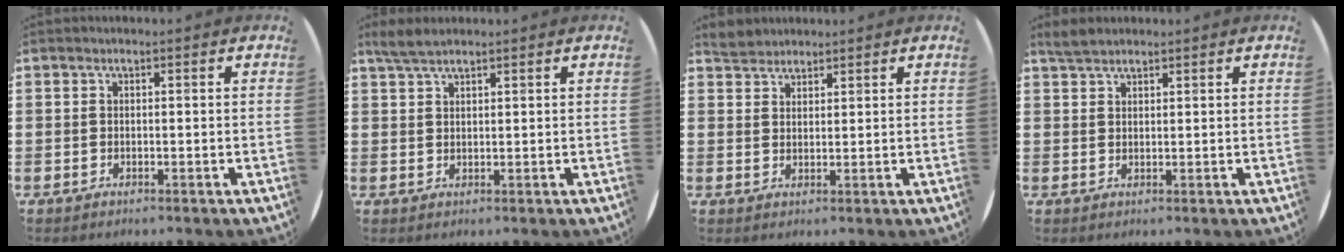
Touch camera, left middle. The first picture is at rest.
{"total": 2.9, "force": [2.4, 0.7, 1.5], "torque": [-0.034, 0.004, 0.045]}
{"total": 2.9, "force": [2.7, 0.9, 0.0], "torque": [-0.007, 0.002, 0.054]}
{"total": 2.5, "force": [2.2, 0.7, 0.8], "torque": [-0.013, 0.002, 0.041]}